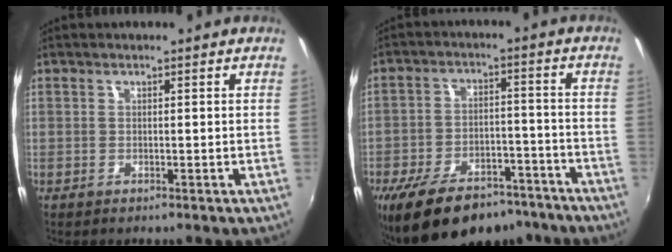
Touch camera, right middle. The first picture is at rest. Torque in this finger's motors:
{"motor_torque": [1.27, -0.87, 0.64, 0.21]}